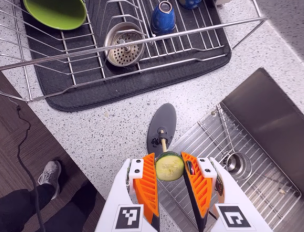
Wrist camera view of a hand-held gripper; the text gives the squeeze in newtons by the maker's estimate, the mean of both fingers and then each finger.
{"total": 7.0, "left": 6.9, "right": 7.1}